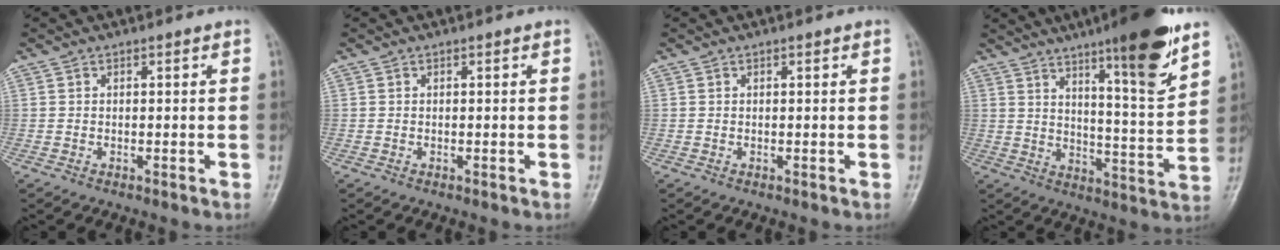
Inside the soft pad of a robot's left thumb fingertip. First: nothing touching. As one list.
[{"total": 0.0}, {"total": 0.0}, {"total": 16.4, "force": [10.3, 2.1, 12.6], "torque": [-0.170, -0.063, 0.159]}]